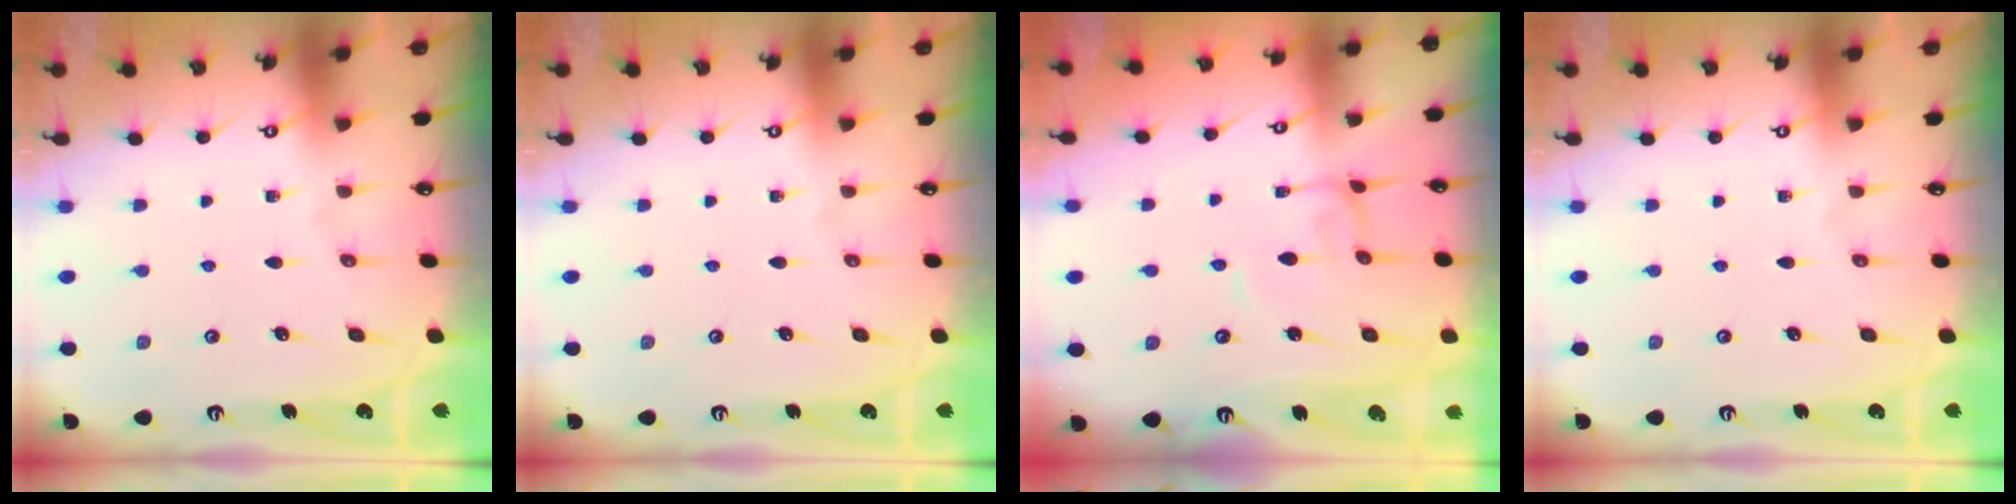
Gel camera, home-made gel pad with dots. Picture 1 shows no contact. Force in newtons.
{"total": 0.0}
{"total": 2.0, "press": 2.0, "slide": 0.1}
{"total": 0.0}